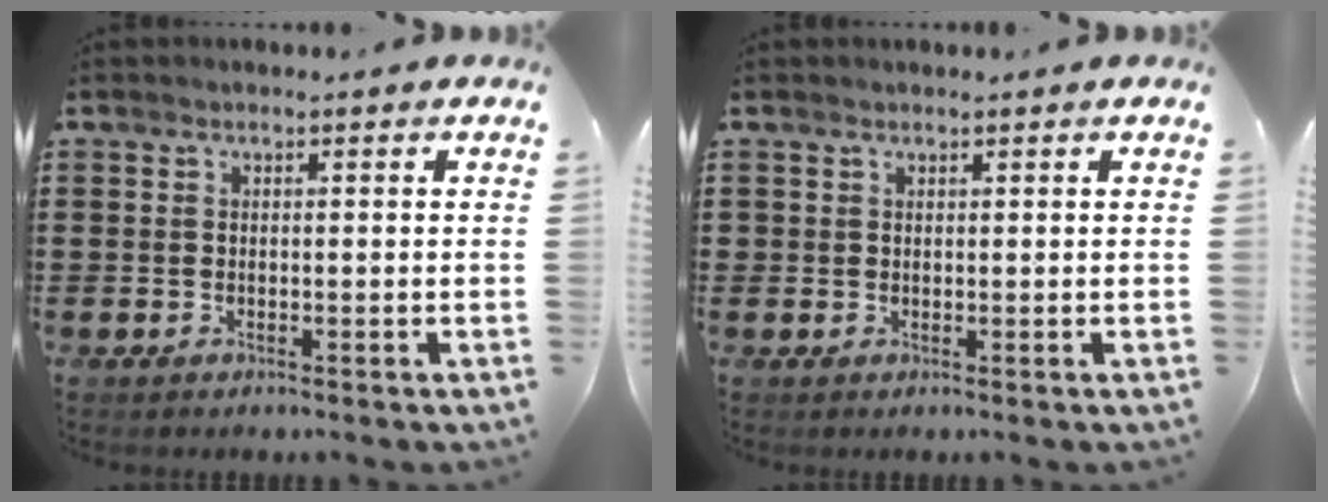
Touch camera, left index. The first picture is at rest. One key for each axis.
{"total": 0.8, "fx": 0.5, "fy": 0.6, "fz": 0.1, "tx": -0.004, "ty": 0.002, "tz": 0.010}